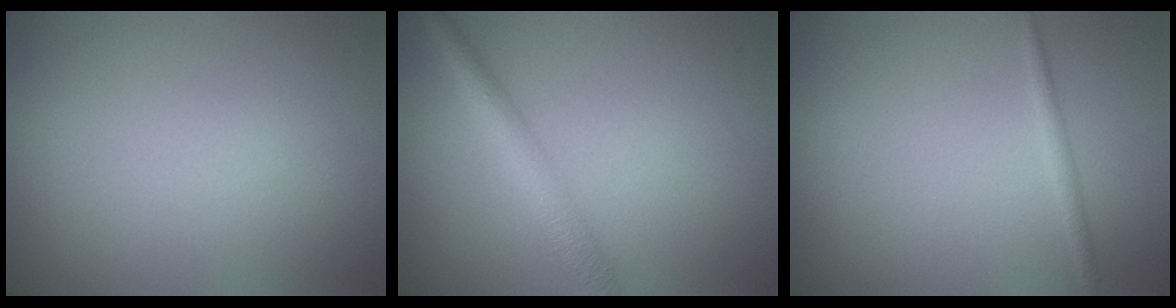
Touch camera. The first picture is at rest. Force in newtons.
{"total": 3.2, "press": 3.2, "slide": 0.0}
{"total": 0.9, "press": 0.9, "slide": 0.1}